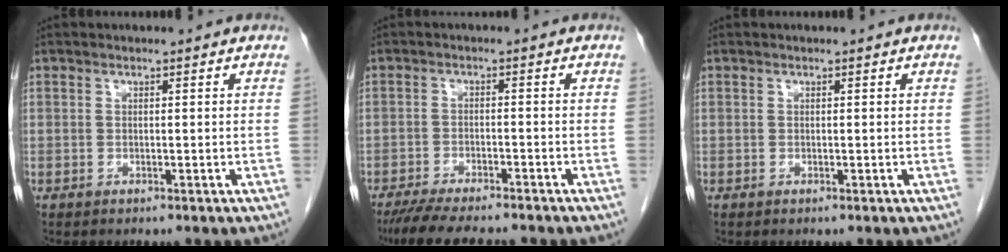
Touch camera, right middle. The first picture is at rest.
{"total": 10.4, "force": [-9.1, 1.4, 4.8], "torque": [-0.071, -0.016, -0.139]}
{"total": 0.0}